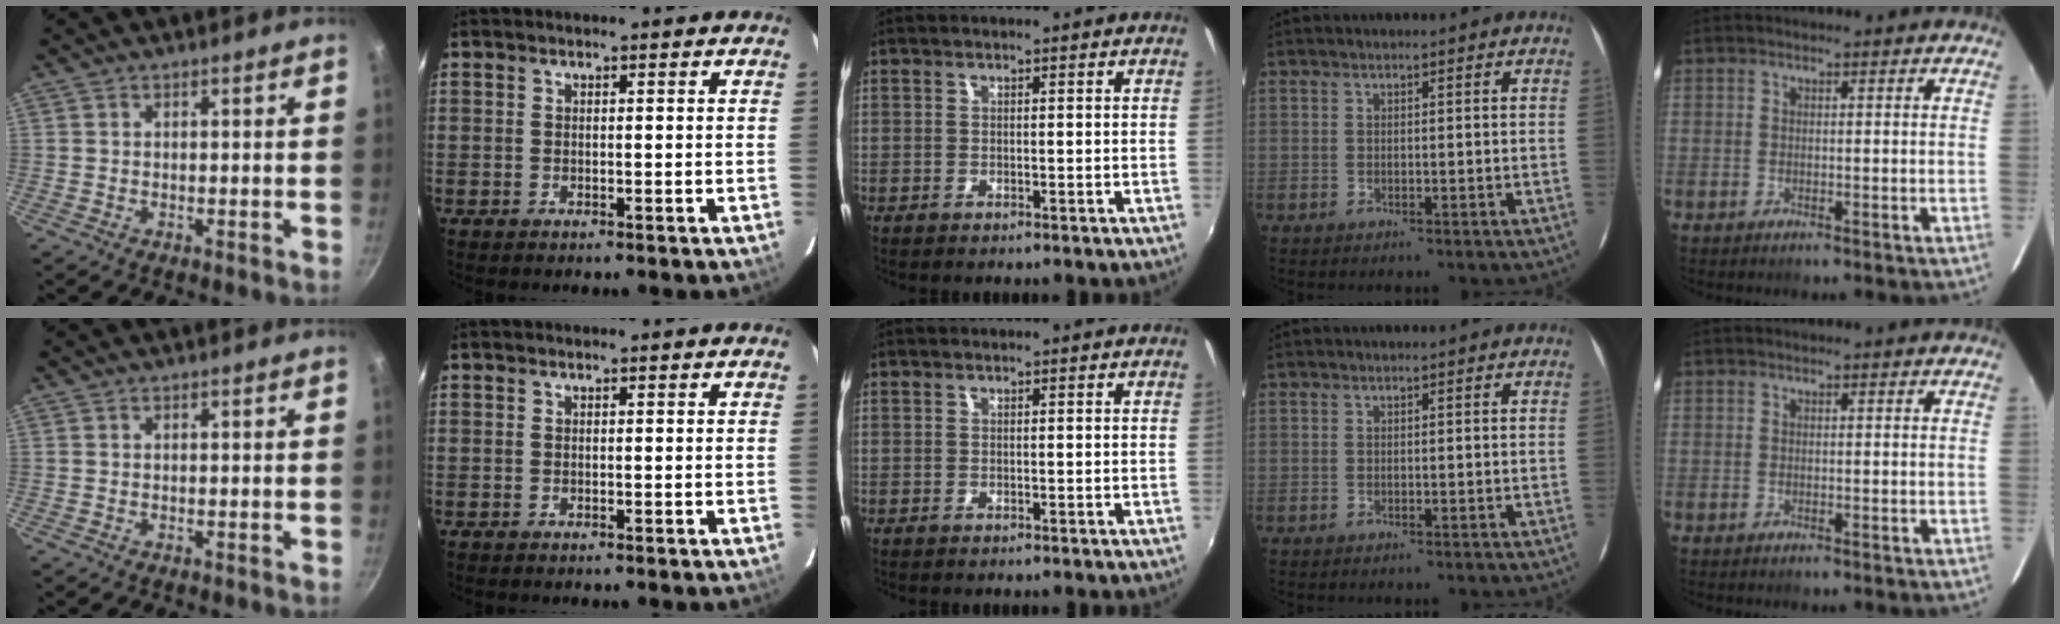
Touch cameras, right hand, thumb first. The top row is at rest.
{}